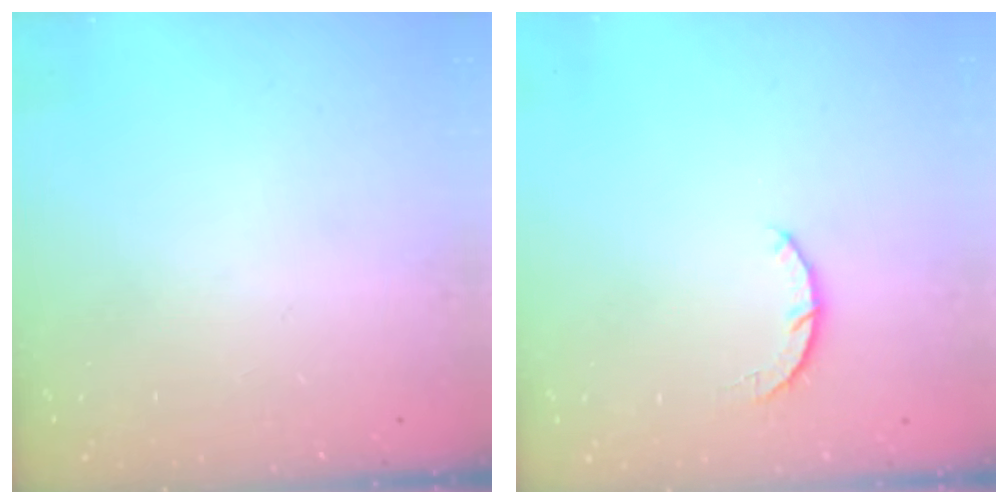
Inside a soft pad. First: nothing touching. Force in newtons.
{"total": 3.1, "press": 3.1, "slide": 0.5}